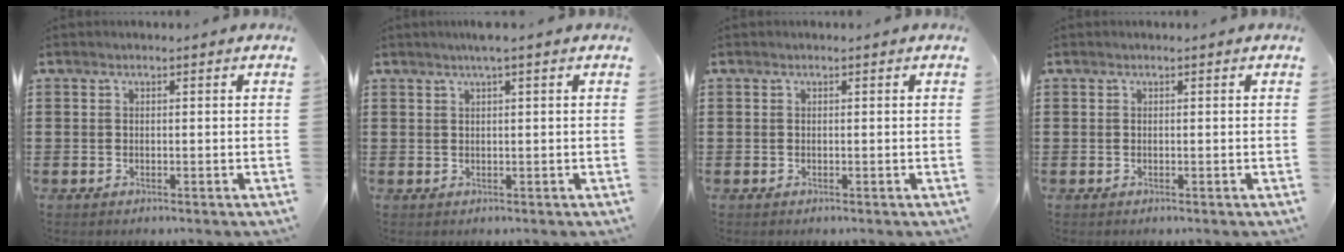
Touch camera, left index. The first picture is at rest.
{"total": 1.7, "force": [1.0, -0.1, 1.4], "torque": [-0.027, 0.000, 0.018]}
{"total": 0.0}
{"total": 0.0}